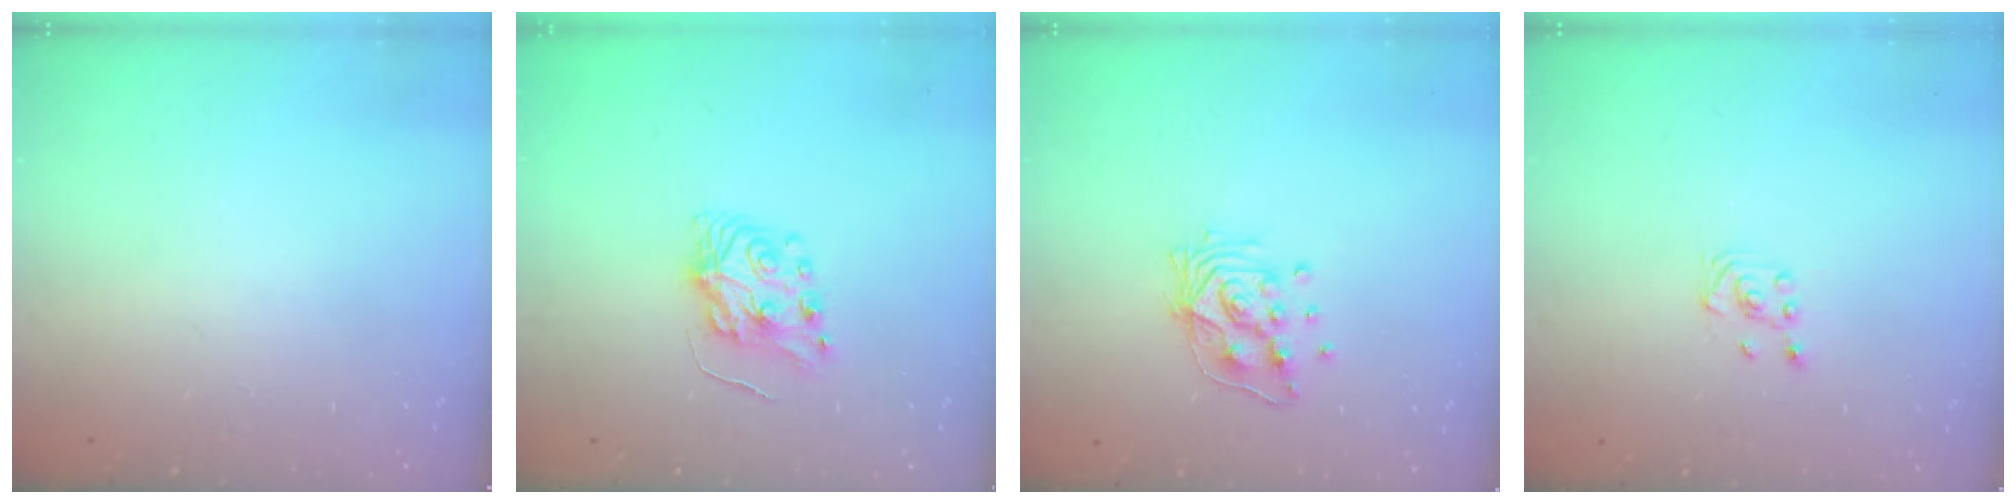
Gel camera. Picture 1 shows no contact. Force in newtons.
{"total": 7.5, "press": 7.5, "slide": 0.7}
{"total": 10.7, "press": 10.5, "slide": 1.7}
{"total": 2.0, "press": 1.8, "slide": 0.8}